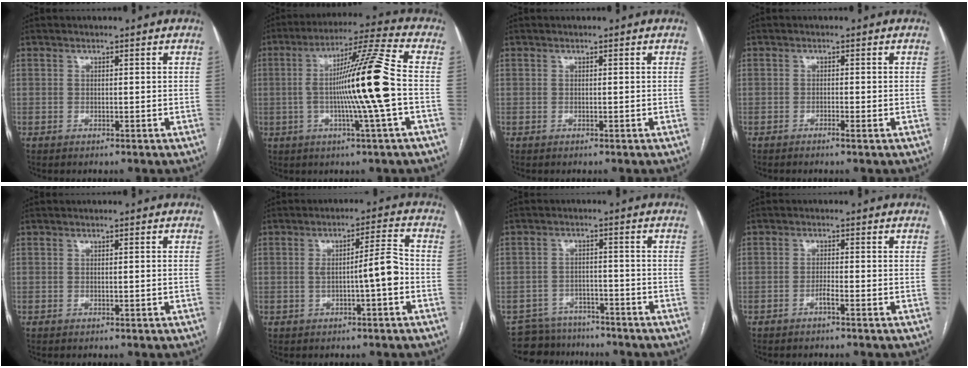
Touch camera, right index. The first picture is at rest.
{"total": 14.2, "force": [-1.5, -1.9, 14.0], "torque": [-0.240, 0.002, -0.033]}
{"total": 0.0}
{"total": 1.0, "force": [-0.7, -0.2, 0.8], "torque": [-0.015, 0.000, -0.011]}
{"total": 0.5, "force": [0.0, -0.2, 0.5], "torque": [-0.007, 0.000, 0.003]}
{"total": 5.9, "force": [-1.3, 0.0, 5.8], "torque": [-0.089, 0.015, -0.018]}
{"total": 7.0, "force": [-6.2, 3.1, -0.8], "torque": [0.021, 0.023, -0.093]}
{"total": 1.4, "force": [-0.9, -0.2, 1.0], "torque": [-0.018, 0.002, -0.018]}